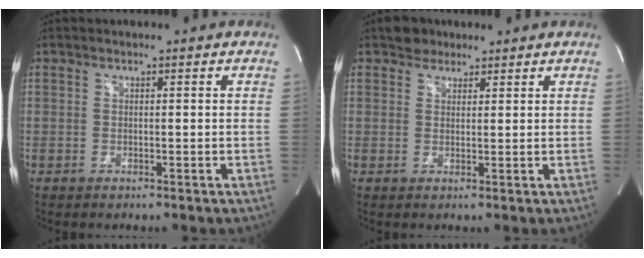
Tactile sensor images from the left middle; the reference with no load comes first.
{"total": 2.6, "force": [1.9, 1.7, 0.3], "torque": [-0.004, 0.011, 0.028]}